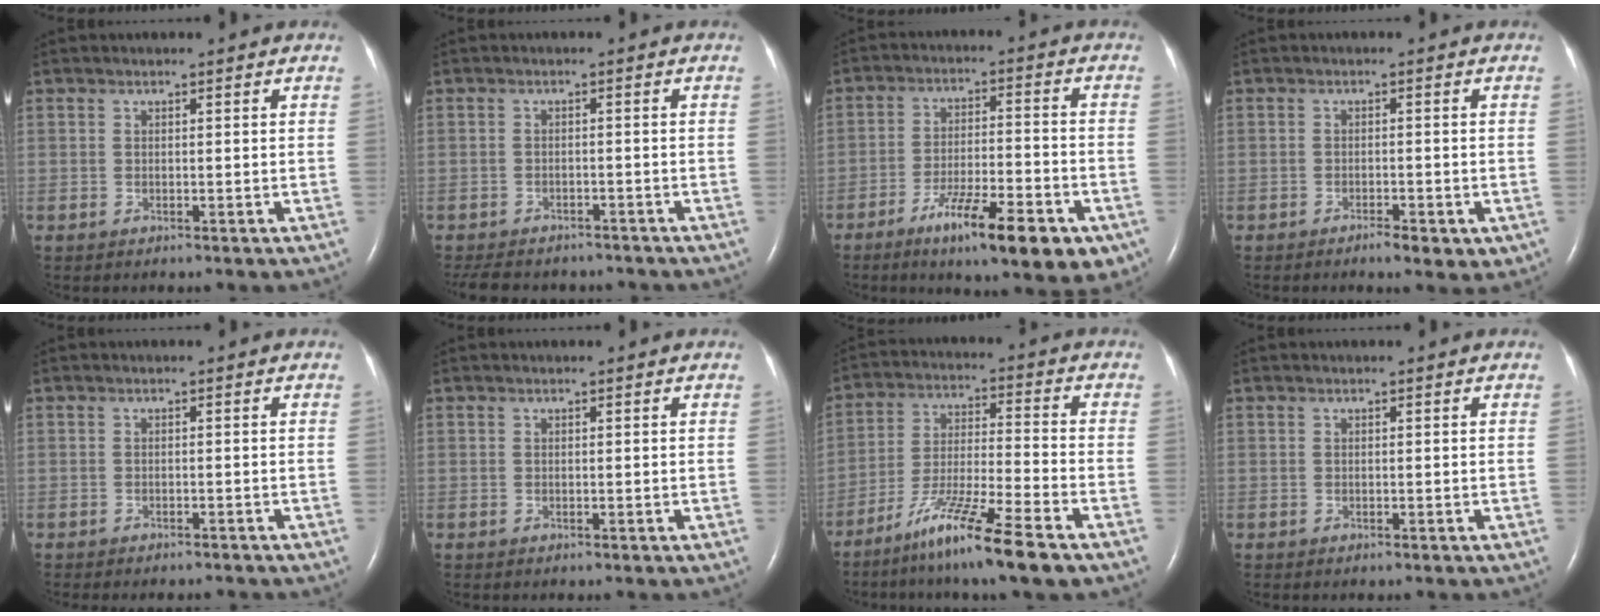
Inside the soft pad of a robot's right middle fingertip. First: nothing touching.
{"total": 10.7, "force": [-9.3, 4.1, 3.4], "torque": [-0.071, 0.000, -0.118]}
{"total": 14.4, "force": [-8.0, 2.9, 11.6], "torque": [-0.153, -0.007, -0.118]}
{"total": 3.6, "force": [-1.8, 1.3, 2.8], "torque": [-0.040, 0.001, -0.019]}
{"total": 4.5, "force": [-4.2, 0.9, 1.3], "torque": [-0.012, -0.005, -0.052]}
{"total": 0.0}
{"total": 12.5, "force": [-8.5, -0.3, 9.1], "torque": [-0.177, -0.036, -0.155]}
{"total": 0.0}